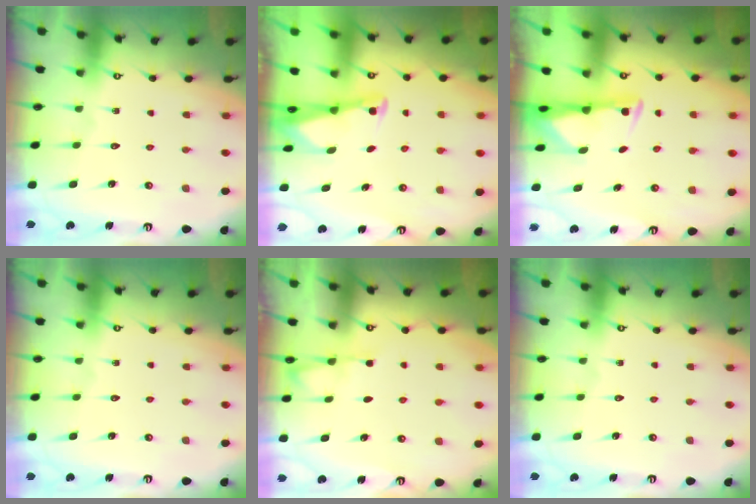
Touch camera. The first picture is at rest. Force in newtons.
{"total": 2.3, "press": 2.3, "slide": 0.3}
{"total": 3.0, "press": 2.9, "slide": 0.6}
{"total": 0.0}
{"total": 2.3, "press": 2.3, "slide": 0.4}
{"total": 0.0}